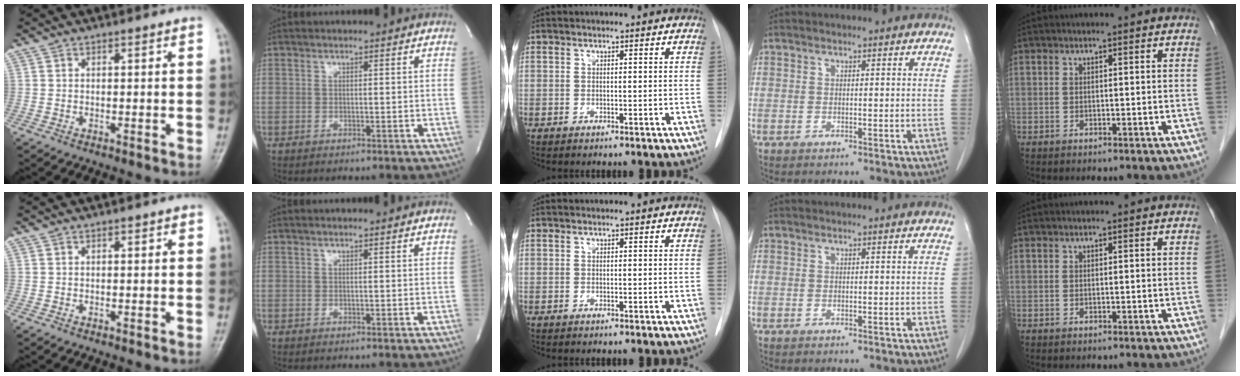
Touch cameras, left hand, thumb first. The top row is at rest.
{"index": {"total": 0.7, "force": [0.6, 0.0, 0.2], "torque": [-0.008, 0.003, 0.008]}}